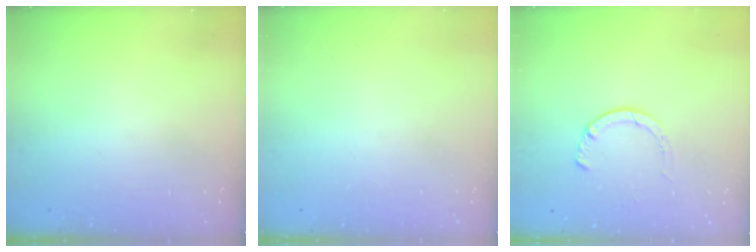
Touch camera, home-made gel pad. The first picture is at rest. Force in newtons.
{"total": 0.0}
{"total": 1.2, "press": 1.2, "slide": 0.3}